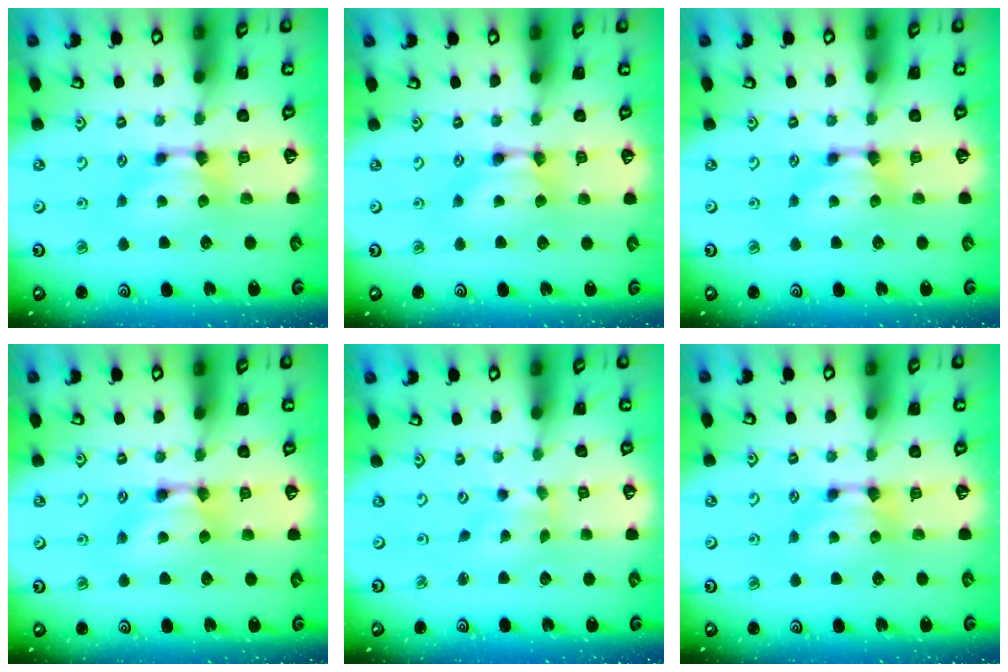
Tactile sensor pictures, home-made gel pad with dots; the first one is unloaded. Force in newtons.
{"total": 1.7, "press": 1.7, "slide": 0.1}
{"total": 0.0}
{"total": 1.5, "press": 1.5, "slide": 0.1}
{"total": 2.7, "press": 2.6, "slide": 1.0}
{"total": 0.0}